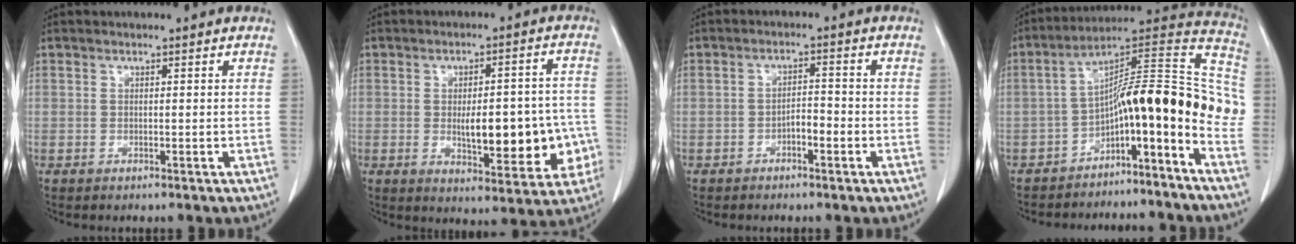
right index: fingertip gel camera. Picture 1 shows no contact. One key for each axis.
{"total": 13.7, "fx": -2.5, "fy": 5.0, "fz": 12.5, "tx": -0.153, "ty": 0.020, "tz": -0.020}
{"total": 3.7, "fx": -2.3, "fy": 1.1, "fz": 2.7, "tx": -0.046, "ty": 0.014, "tz": -0.038}
{"total": 16.0, "fx": -7.4, "fy": 2.8, "fz": 13.9, "tx": -0.186, "ty": 0.076, "tz": -0.112}